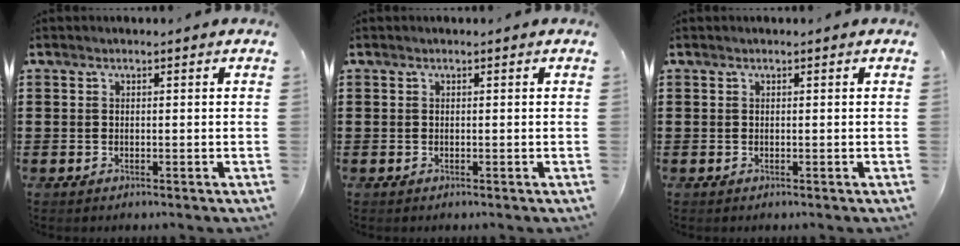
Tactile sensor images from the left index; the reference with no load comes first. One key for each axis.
{"total": 0.0}
{"total": 0.0}